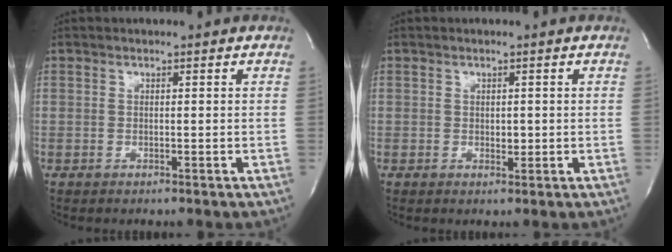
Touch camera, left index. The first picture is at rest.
{"total": 1.2, "force": [0.0, 0.7, 0.9], "torque": [-0.009, 0.000, 0.001]}